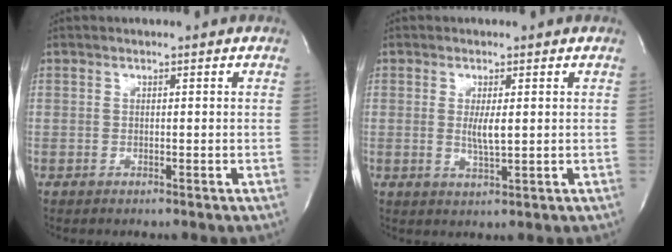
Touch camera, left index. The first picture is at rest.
{"total": 3.0, "force": [0.2, 0.4, 3.0], "torque": [-0.061, -0.010, 0.006]}